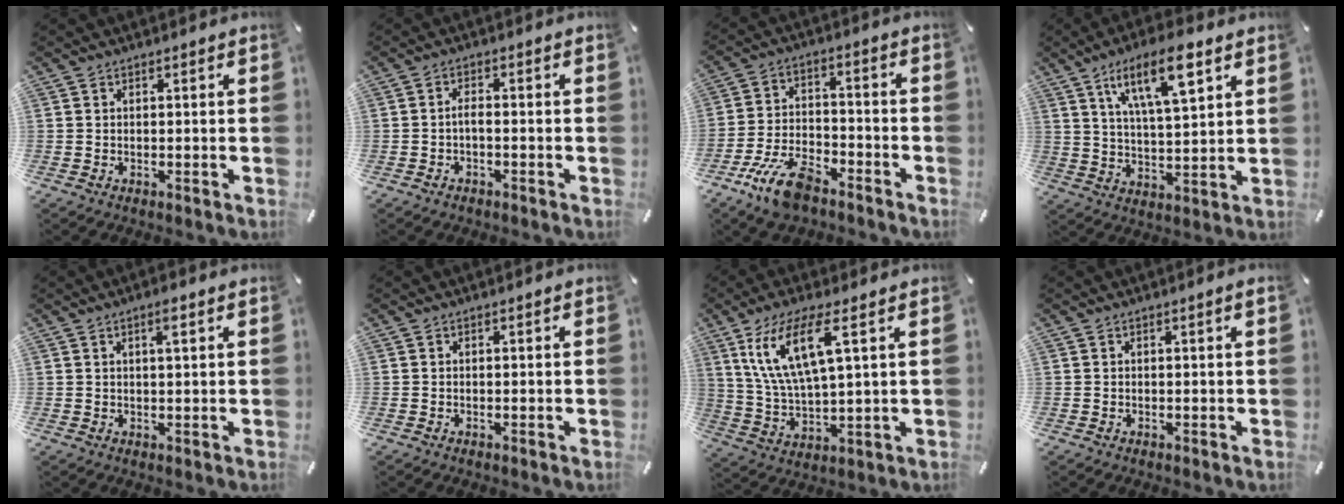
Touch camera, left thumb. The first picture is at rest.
{"total": 2.2, "force": [-1.0, 1.0, 1.7], "torque": [-0.039, 0.002, -0.021]}
{"total": 11.8, "force": [-8.0, 5.2, 7.0], "torque": [-0.146, 0.039, -0.151]}
{"total": 14.2, "force": [7.9, 4.5, 10.9], "torque": [-0.185, -0.023, 0.129]}
{"total": 2.7, "force": [1.3, 0.5, 2.3], "torque": [-0.049, 0.003, 0.021]}
{"total": 0.0}
{"total": 13.5, "force": [6.6, 3.8, 11.1], "torque": [-0.255, -0.008, 0.109]}
{"total": 1.0, "force": [0.3, 0.1, 1.0], "torque": [-0.017, 0.000, 0.004]}